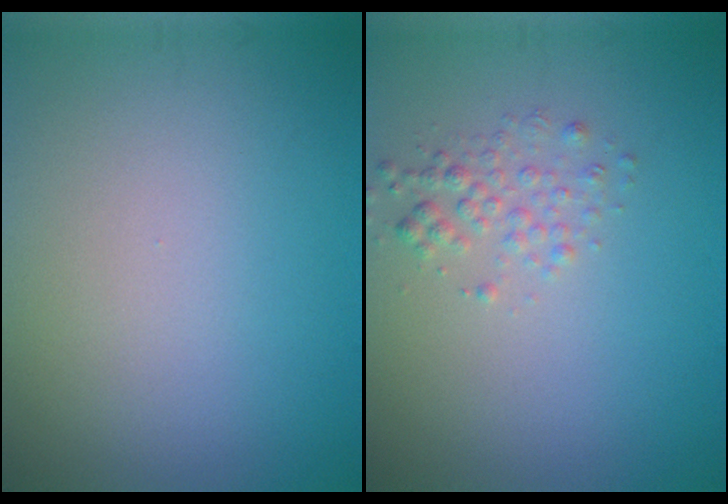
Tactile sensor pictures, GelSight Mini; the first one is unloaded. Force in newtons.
{"total": 1.7, "press": 1.7, "slide": 0.1}